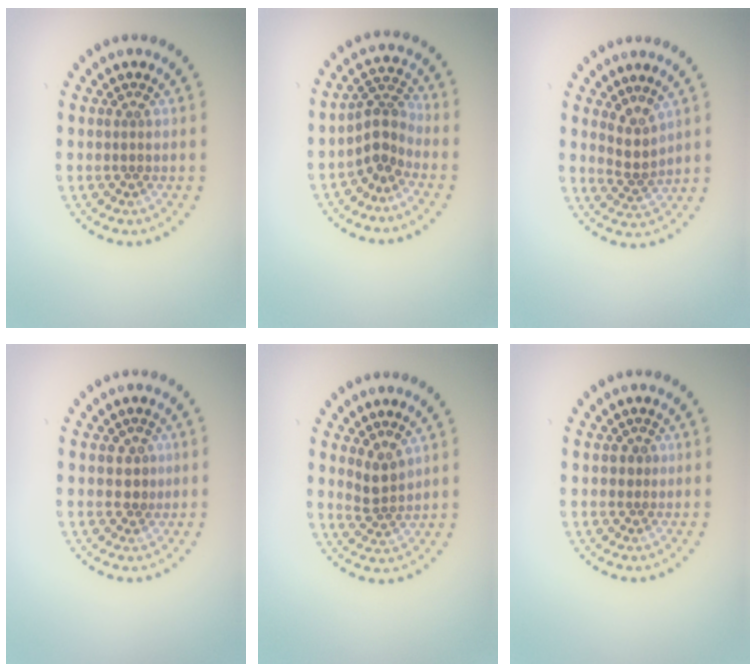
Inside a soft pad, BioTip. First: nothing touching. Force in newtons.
{"total": 2.9, "press": 2.1, "slide": 2.0}
{"total": 2.3, "press": 1.7, "slide": 1.6}
{"total": 1.6, "press": 1.5, "slide": 0.6}
{"total": 2.1, "press": 1.7, "slide": 1.2}
{"total": 0.8, "press": 0.5, "slide": 0.6}